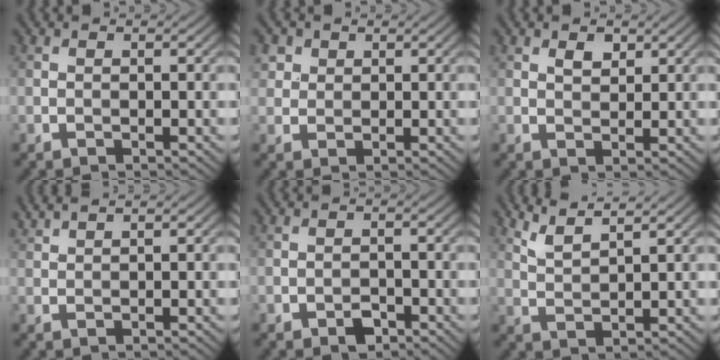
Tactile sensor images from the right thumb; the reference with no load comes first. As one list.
[{"total": 3.3, "force": [1.7, 2.6, 1.1], "torque": [-0.040, 0.000, 0.042]}, {"total": 1.7, "force": [1.0, 0.9, 1.1], "torque": [-0.019, -0.001, 0.021]}, {"total": 2.0, "force": [1.8, 0.1, 0.8], "torque": [-0.021, 0.008, 0.037]}, {"total": 1.9, "force": [-1.3, 1.0, 0.9], "torque": [-0.014, 0.001, -0.024]}, {"total": 4.5, "force": [3.6, 0.6, 2.7], "torque": [-0.045, 0.005, 0.071]}]